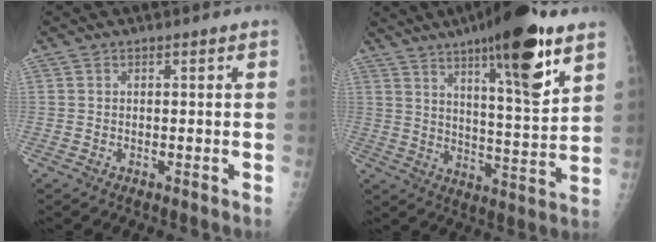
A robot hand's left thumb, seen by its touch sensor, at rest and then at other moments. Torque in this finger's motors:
{"motor_torque": [2.39, 1.01, 1.58, -1.18, 0.51]}